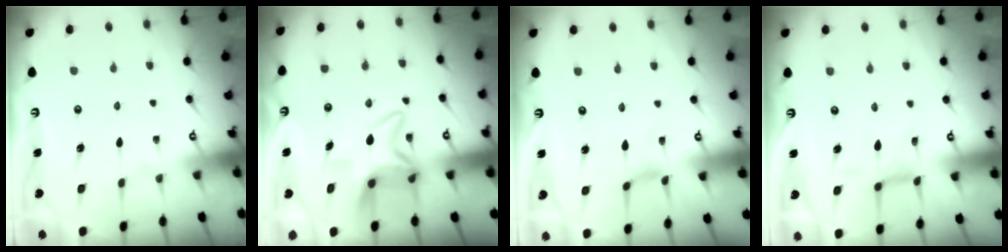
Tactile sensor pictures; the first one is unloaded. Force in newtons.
{"total": 7.1, "press": 7.0, "slide": 1.1}
{"total": 0.0}
{"total": 3.4, "press": 3.3, "slide": 0.6}